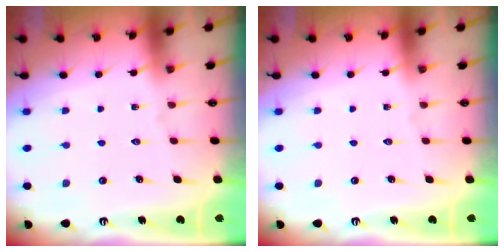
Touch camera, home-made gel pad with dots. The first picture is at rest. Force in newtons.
{"total": 0.0}